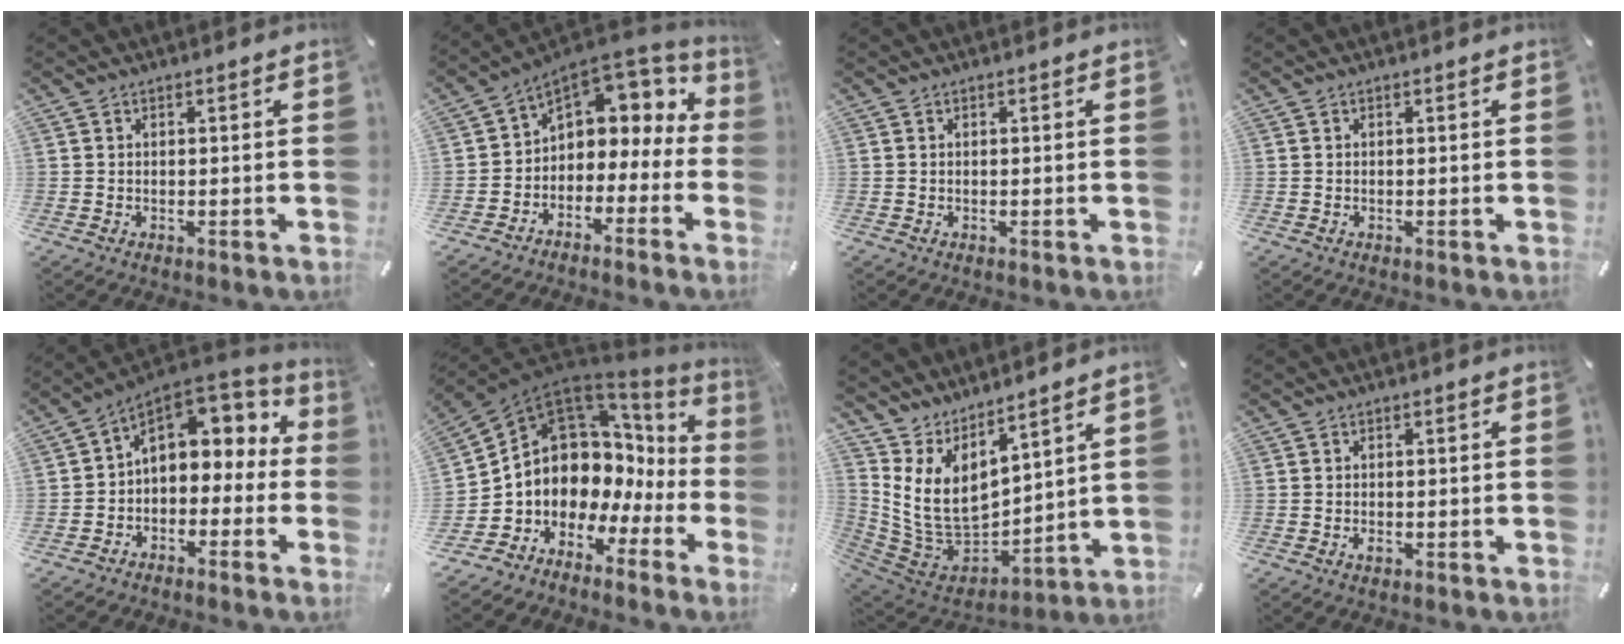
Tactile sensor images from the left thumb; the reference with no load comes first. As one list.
[{"total": 5.4, "force": [1.3, 4.9, 2.0], "torque": [-0.043, -0.022, 0.027]}, {"total": 0.0}, {"total": 0.0}, {"total": 8.8, "force": [3.3, 6.8, 4.5], "torque": [-0.070, -0.022, 0.062]}, {"total": 8.2, "force": [3.8, 6.9, 2.3], "torque": [-0.054, -0.084, 0.074]}, {"total": 10.6, "force": [4.2, 7.5, 6.3], "torque": [-0.156, -0.061, 0.093]}, {"total": 1.2, "force": [-0.3, 0.7, 0.9], "torque": [-0.017, 0.000, -0.006]}]